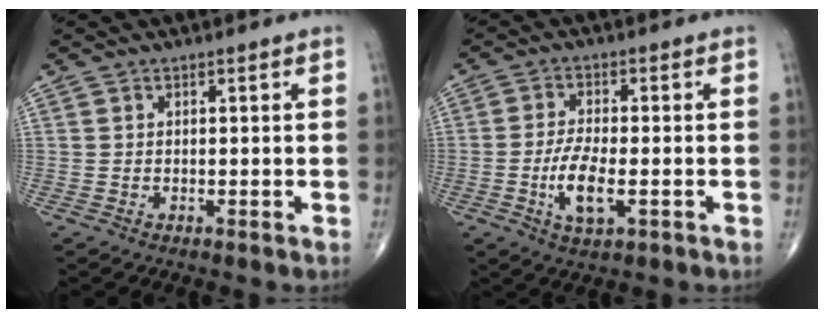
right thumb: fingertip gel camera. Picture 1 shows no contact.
{"total": 7.2, "force": [-2.0, 2.7, 6.3], "torque": [-0.126, 0.001, -0.036]}